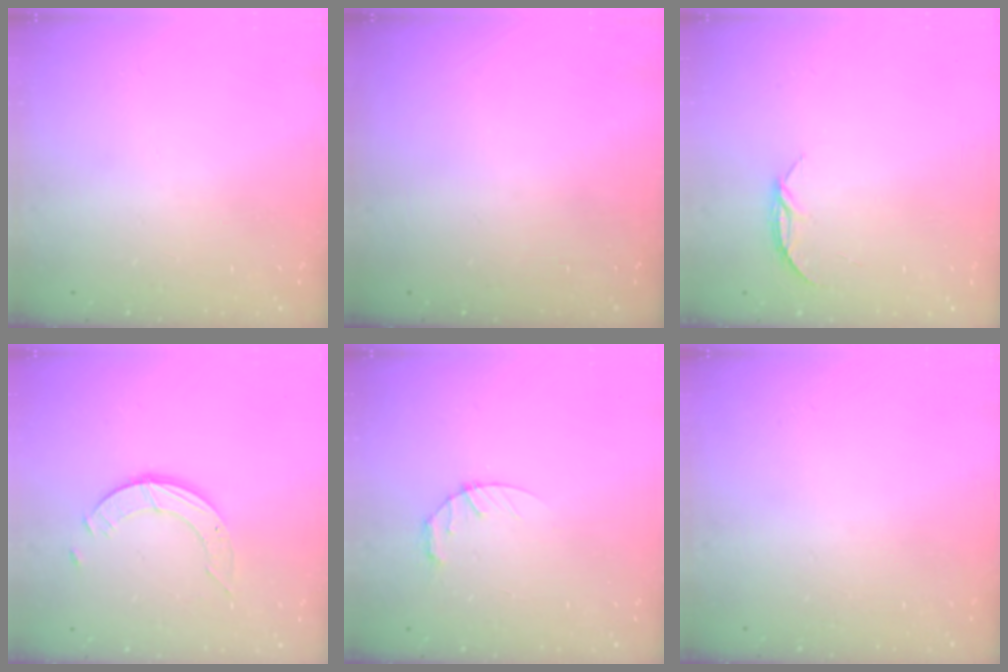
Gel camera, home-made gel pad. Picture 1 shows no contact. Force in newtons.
{"total": 0.0}
{"total": 4.3, "press": 4.3, "slide": 0.5}
{"total": 3.6, "press": 3.6, "slide": 0.4}
{"total": 3.1, "press": 3.1, "slide": 0.4}
{"total": 0.0}